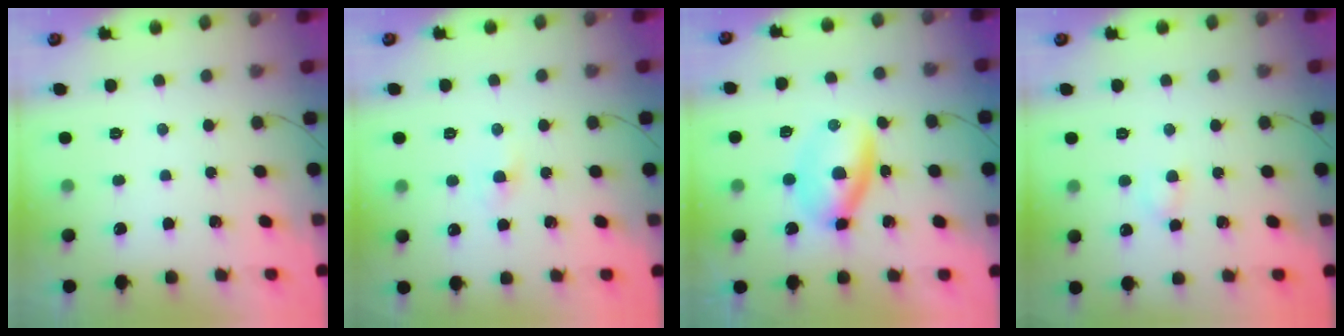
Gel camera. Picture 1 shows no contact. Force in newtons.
{"total": 2.2, "press": 2.1, "slide": 0.8}
{"total": 6.5, "press": 6.4, "slide": 0.9}
{"total": 3.1, "press": 2.9, "slide": 1.1}